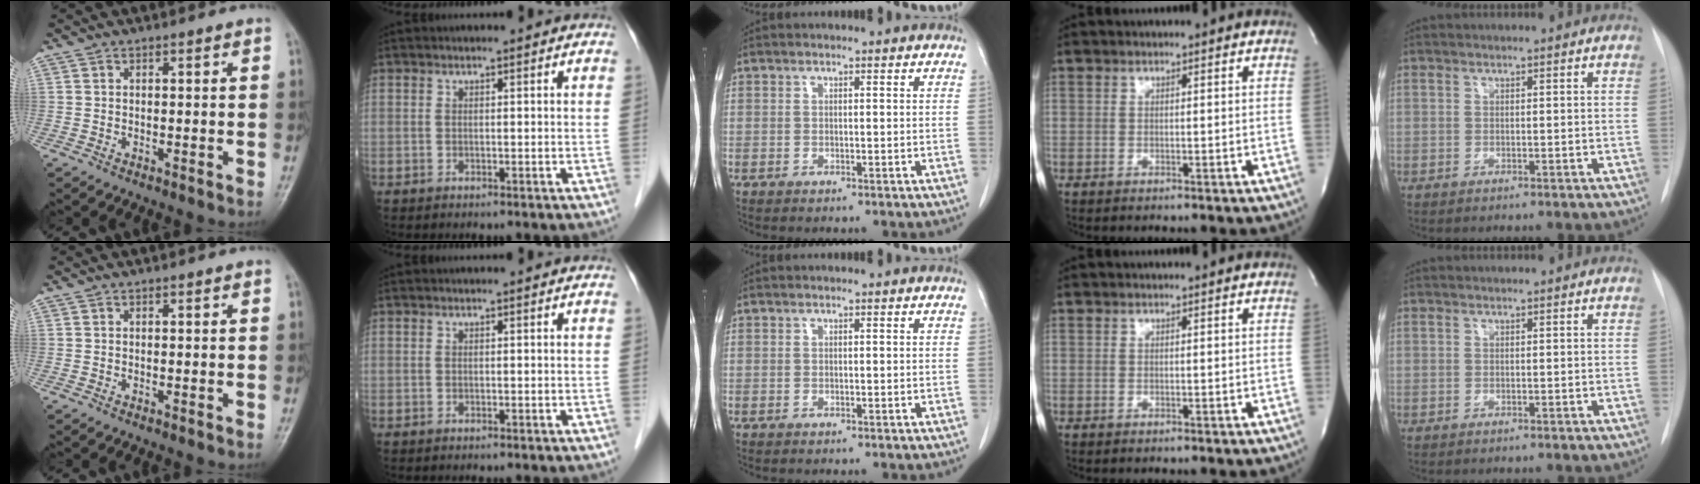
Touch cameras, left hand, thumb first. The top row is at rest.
{}